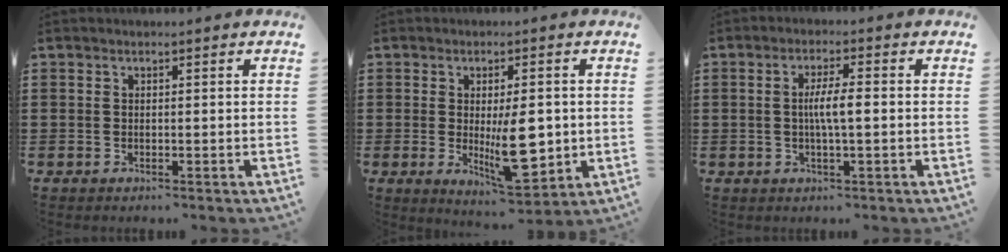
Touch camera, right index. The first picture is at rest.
{"total": 9.9, "force": [-0.6, 3.7, 9.1], "torque": [-0.146, -0.017, -0.006]}
{"total": 4.1, "force": [-0.3, 0.6, 4.0], "torque": [-0.071, -0.001, -0.007]}